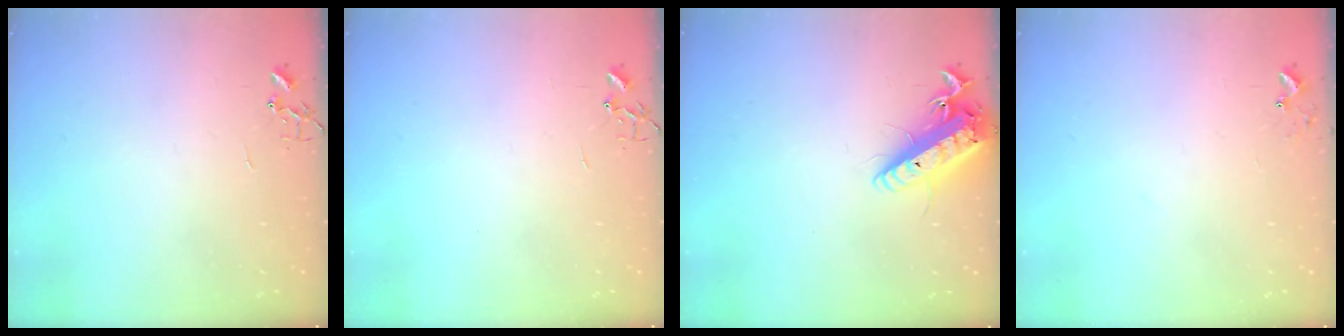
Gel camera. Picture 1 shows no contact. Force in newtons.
{"total": 0.0}
{"total": 16.3, "press": 16.0, "slide": 3.0}
{"total": 5.8, "press": 5.8, "slide": 0.6}